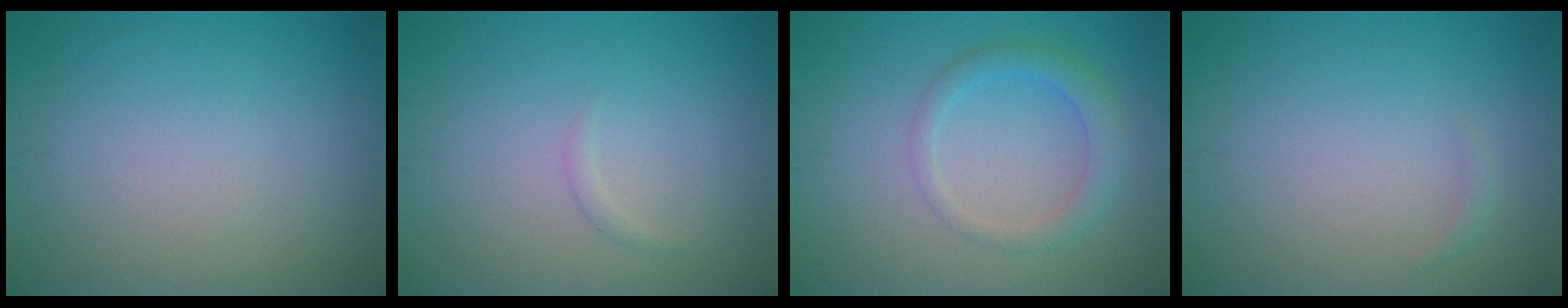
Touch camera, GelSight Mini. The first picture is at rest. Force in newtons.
{"total": 0.6, "press": 0.6, "slide": 0.1}
{"total": 2.6, "press": 2.6, "slide": 0.0}
{"total": 0.5, "press": 0.5, "slide": 0.0}